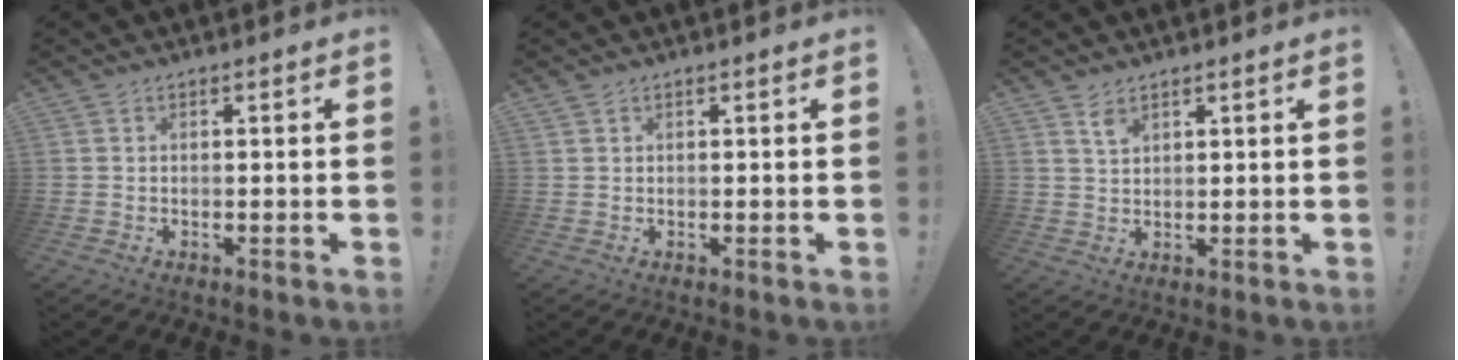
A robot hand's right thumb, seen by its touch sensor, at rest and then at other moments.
{"total": 0.5, "force": [0.5, 0.1, 0.2], "torque": [-0.004, -0.001, 0.010]}
{"total": 3.4, "force": [2.4, 1.6, 1.7], "torque": [-0.013, -0.020, 0.040]}